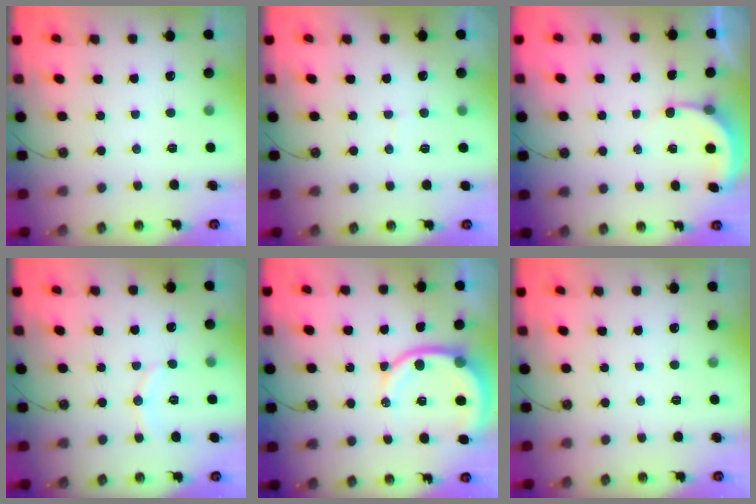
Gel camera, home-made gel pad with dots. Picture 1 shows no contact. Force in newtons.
{"total": 3.2, "press": 2.8, "slide": 1.5}
{"total": 2.5, "press": 2.5, "slide": 0.4}
{"total": 7.1, "press": 7.1, "slide": 0.0}
{"total": 10.9, "press": 10.8, "slide": 1.5}
{"total": 0.0}